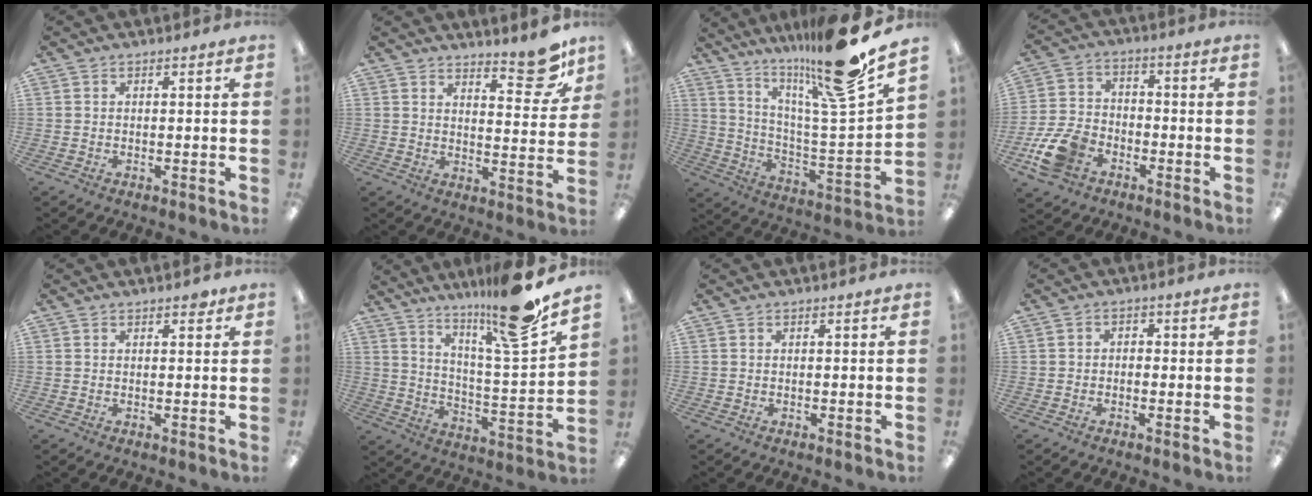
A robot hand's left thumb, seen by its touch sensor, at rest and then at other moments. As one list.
[{"total": 10.9, "force": [8.1, 3.6, 6.4], "torque": [-0.064, -0.056, 0.134]}, {"total": 21.9, "force": [17.2, 1.4, 13.5], "torque": [-0.220, -0.108, 0.263]}, {"total": 11.1, "force": [-5.6, 7.6, 5.8], "torque": [-0.133, 0.032, -0.102]}, {"total": 1.4, "force": [1.1, 0.6, 0.6], "torque": [0.002, -0.006, 0.016]}, {"total": 18.5, "force": [15.0, 1.2, 10.8], "torque": [-0.174, -0.098, 0.238]}, {"total": 0.0}, {"total": 1.6, "force": [-1.1, 1.1, 0.4], "torque": [-0.007, 0.007, -0.024]}]